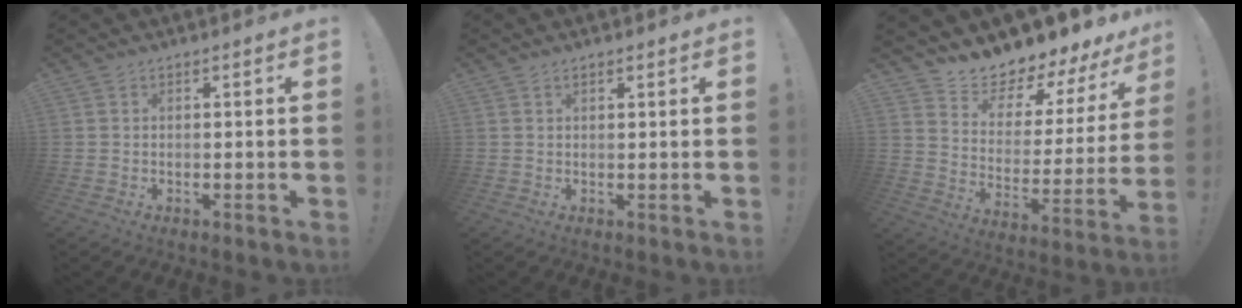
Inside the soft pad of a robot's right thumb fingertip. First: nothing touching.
{"total": 1.1, "force": [0.9, 0.4, 0.4], "torque": [0.000, -0.003, 0.016]}
{"total": 8.4, "force": [8.2, 1.6, 1.1], "torque": [-0.021, -0.103, 0.132]}